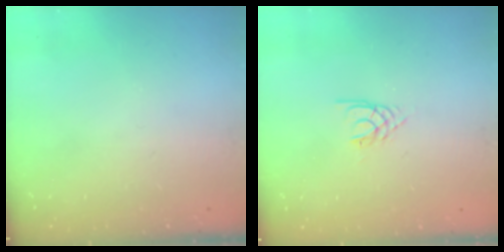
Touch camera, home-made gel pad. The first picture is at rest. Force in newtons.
{"total": 2.7, "press": 2.6, "slide": 0.4}